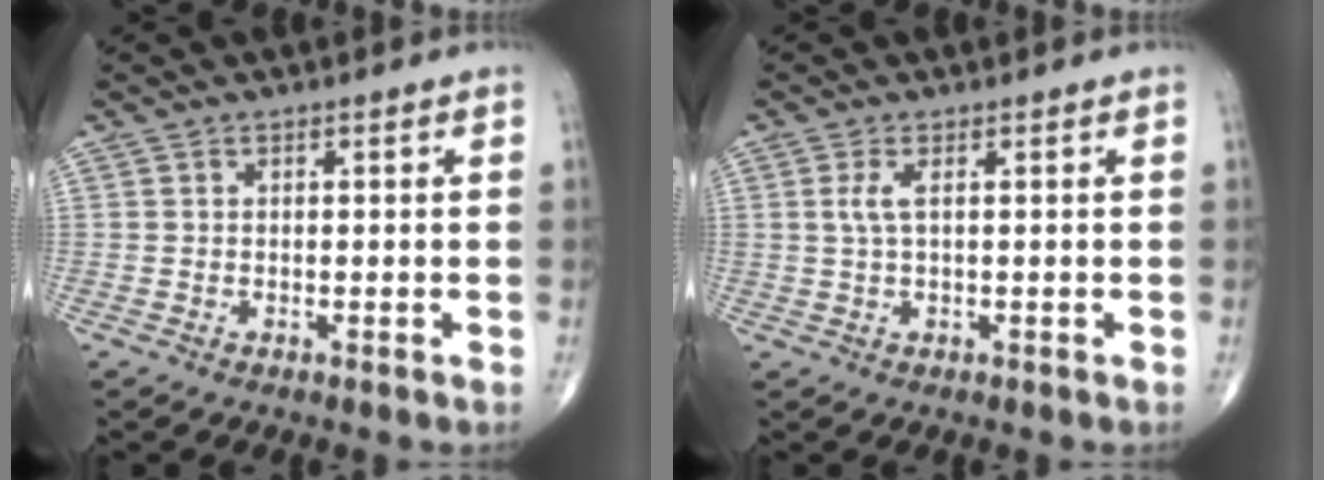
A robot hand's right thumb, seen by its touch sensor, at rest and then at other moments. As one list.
[{"total": 2.4, "force": [0.6, 0.5, 2.2], "torque": [-0.066, 0.006, 0.017]}]